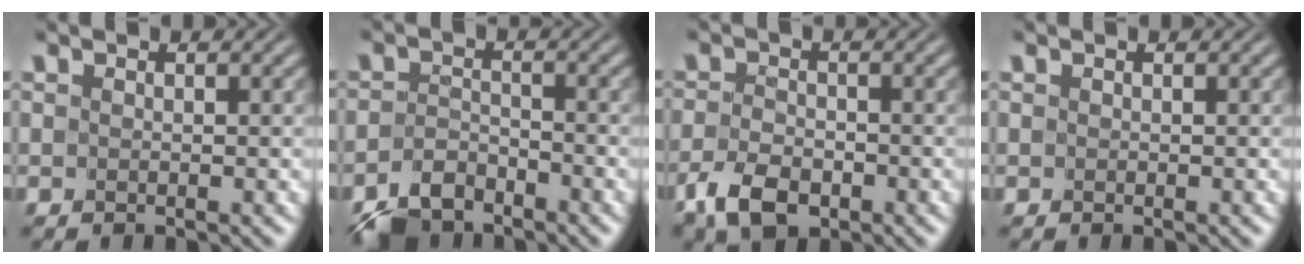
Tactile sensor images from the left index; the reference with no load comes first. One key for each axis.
{"total": 4.3, "fx": -3.8, "fy": 1.7, "fz": 1.3, "tx": -0.024, "ty": -0.004, "tz": -0.075}
{"total": 4.0, "fx": -2.6, "fy": 2.1, "fz": 2.1, "tx": -0.043, "ty": -0.004, "tz": -0.055}
{"total": 0.0}